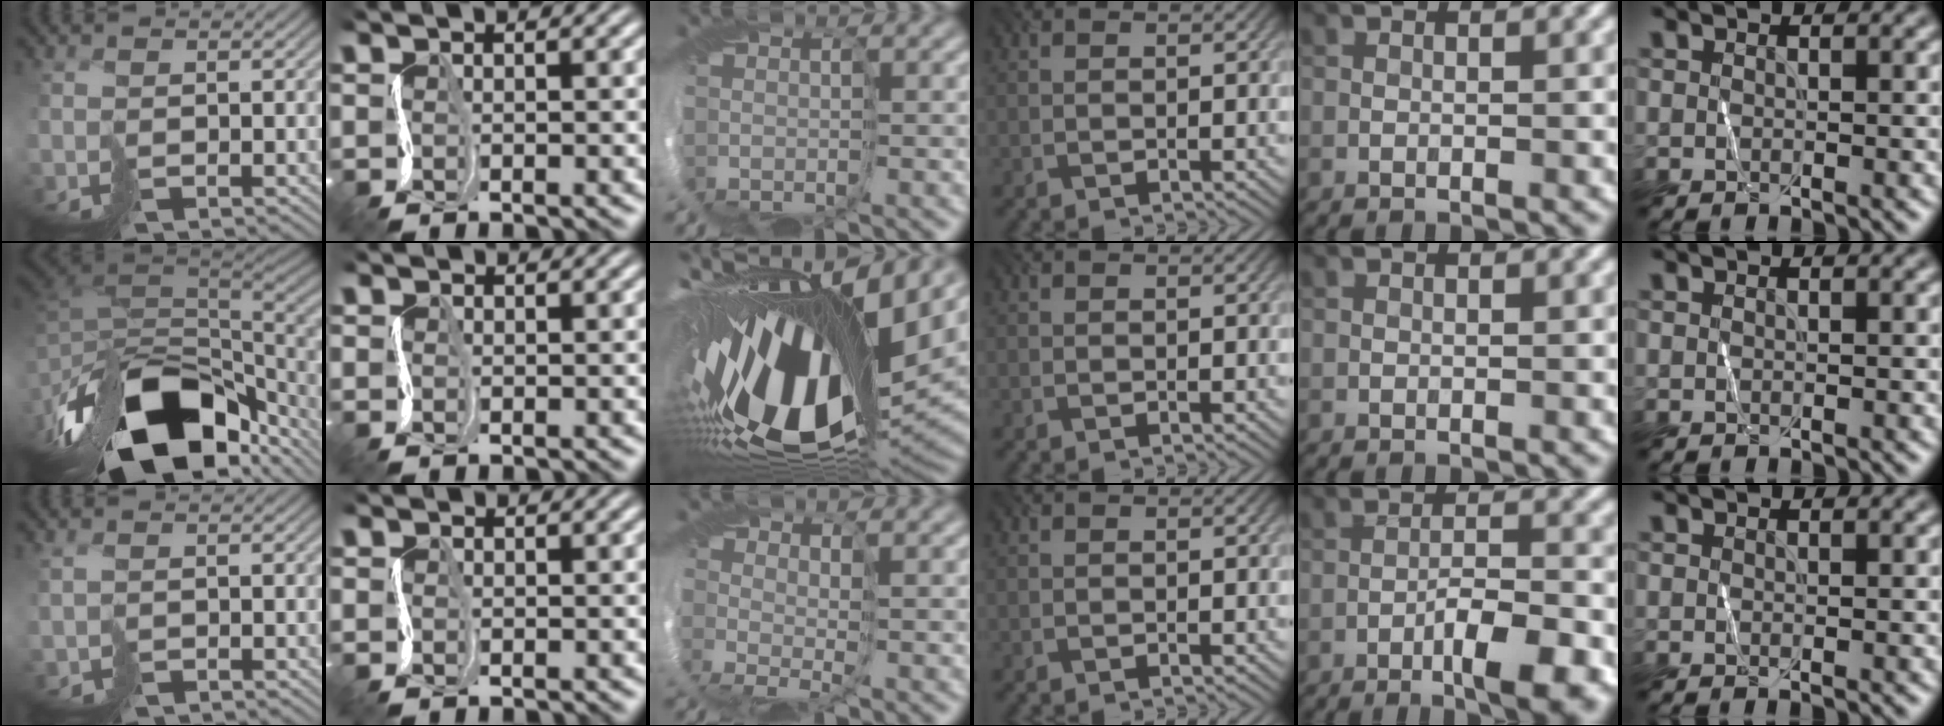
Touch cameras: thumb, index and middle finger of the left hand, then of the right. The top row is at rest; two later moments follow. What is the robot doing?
{"motion": "cut", "object": "paper"}